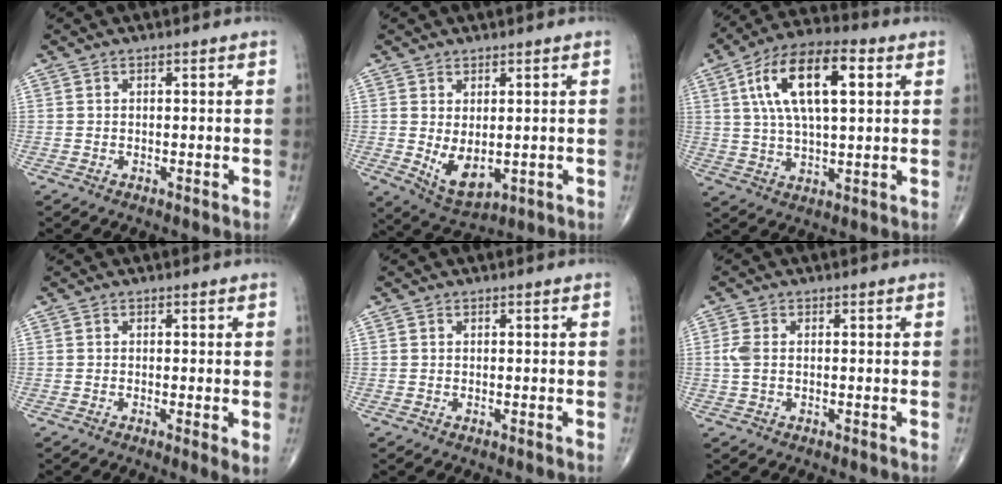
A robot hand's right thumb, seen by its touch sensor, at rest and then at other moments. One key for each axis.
{"total": 6.6, "fx": -0.3, "fy": 3.6, "fz": 5.5, "tx": -0.081, "ty": -0.011, "tz": 0.016}
{"total": 16.5, "fx": 4.9, "fy": 7.0, "fz": 14.1, "tx": -0.250, "ty": 0.013, "tz": 0.080}
{"total": 2.5, "fx": -0.3, "fy": 0.5, "fz": 2.5, "tx": -0.045, "ty": -0.011, "tz": -0.009}
{"total": 0.0}
{"total": 2.6, "fx": 0.0, "fy": 1.5, "fz": 2.1, "tx": -0.062, "ty": 0.003, "tz": -0.003}